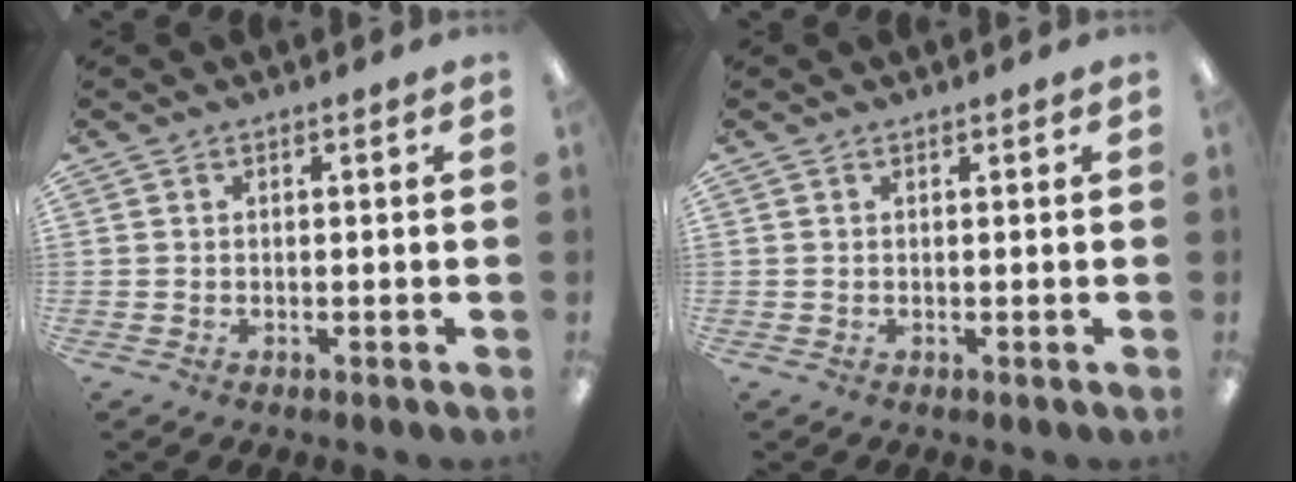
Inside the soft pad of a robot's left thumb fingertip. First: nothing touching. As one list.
[{"total": 0.0}]